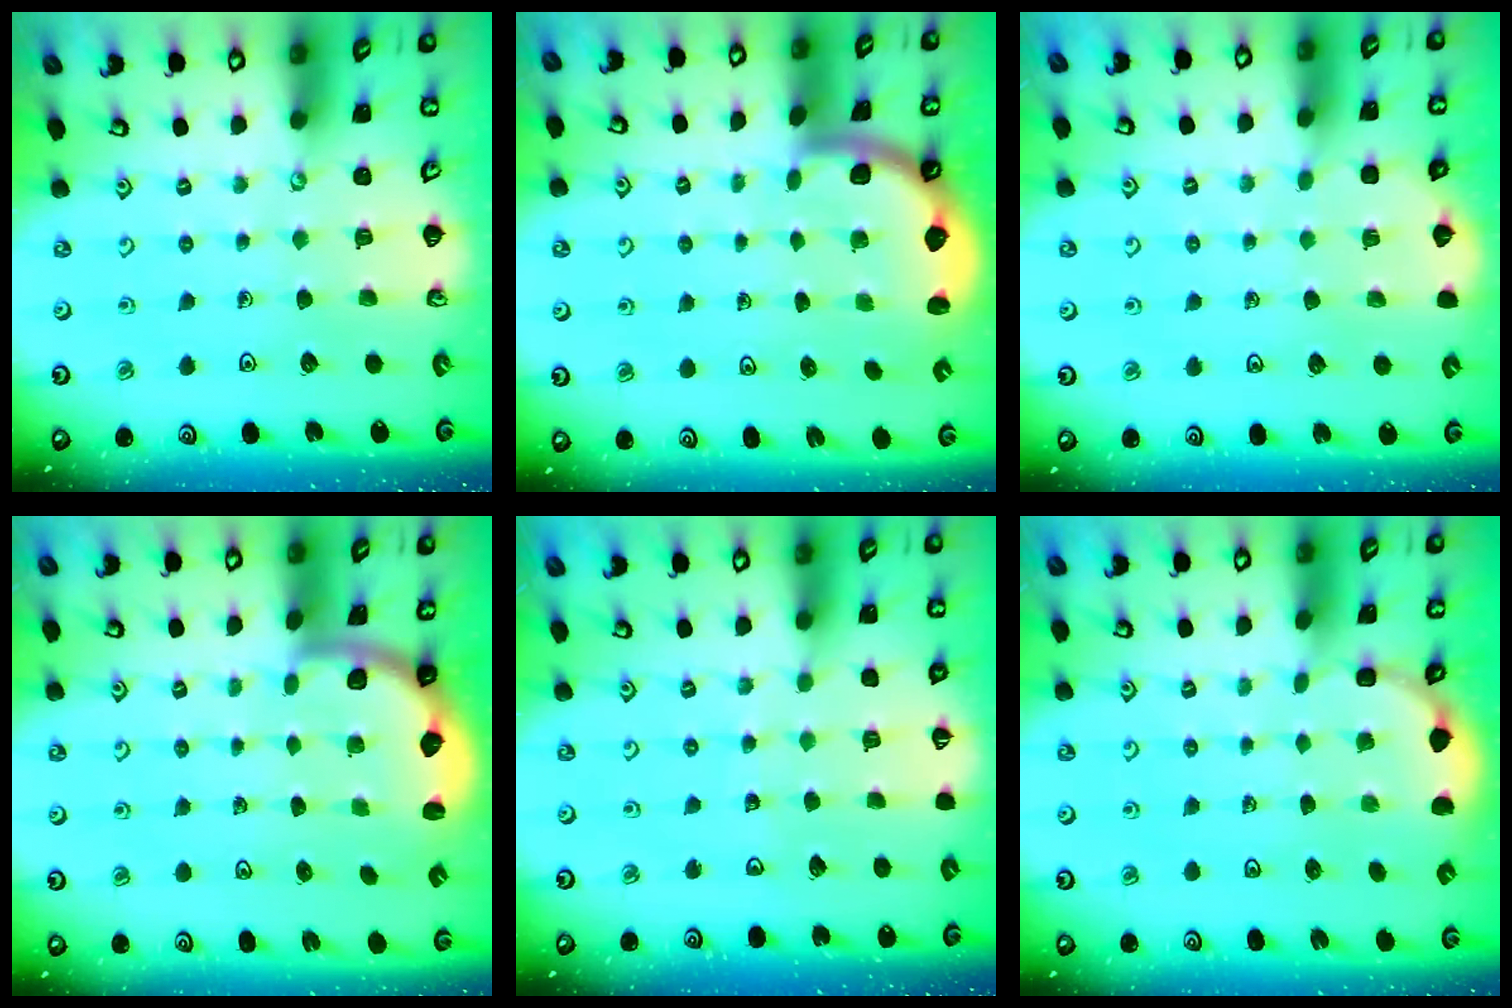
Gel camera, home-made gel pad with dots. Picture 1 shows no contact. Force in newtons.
{"total": 1.8, "press": 1.8, "slide": 0.3}
{"total": 1.4, "press": 1.3, "slide": 0.3}
{"total": 2.2, "press": 2.1, "slide": 0.7}
{"total": 4.2, "press": 4.1, "slide": 0.5}
{"total": 1.6, "press": 1.2, "slide": 1.0}